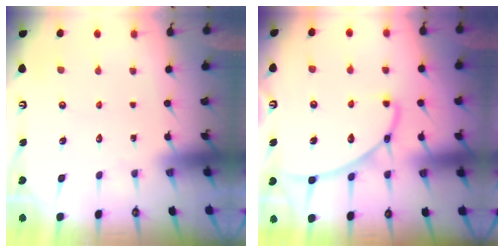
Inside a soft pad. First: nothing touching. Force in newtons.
{"total": 8.3, "press": 8.3, "slide": 0.2}